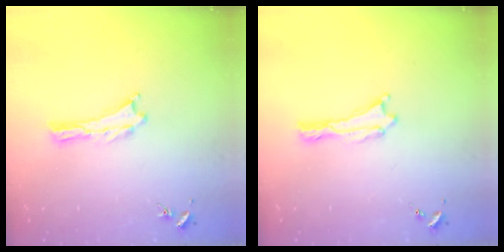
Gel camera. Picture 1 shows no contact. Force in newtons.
{"total": 0.0}